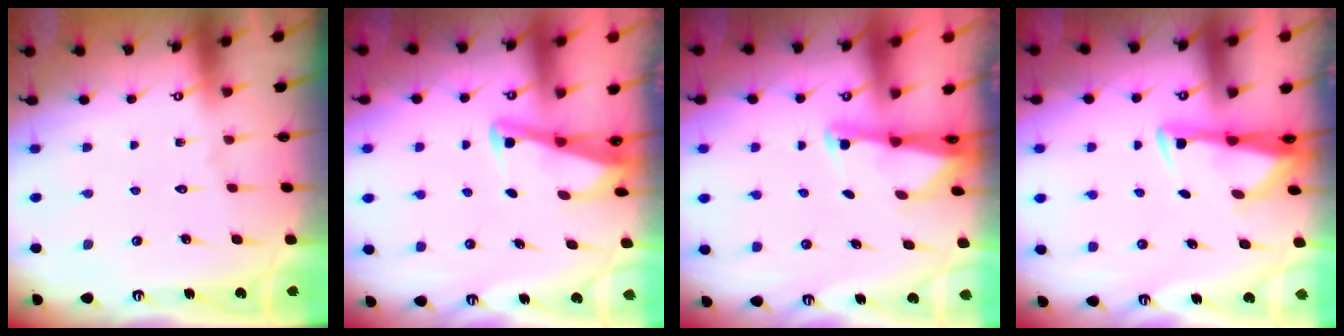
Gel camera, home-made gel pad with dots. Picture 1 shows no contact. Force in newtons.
{"total": 2.8, "press": 2.8, "slide": 0.3}
{"total": 1.8, "press": 1.8, "slide": 0.3}
{"total": 2.9, "press": 2.7, "slide": 0.9}